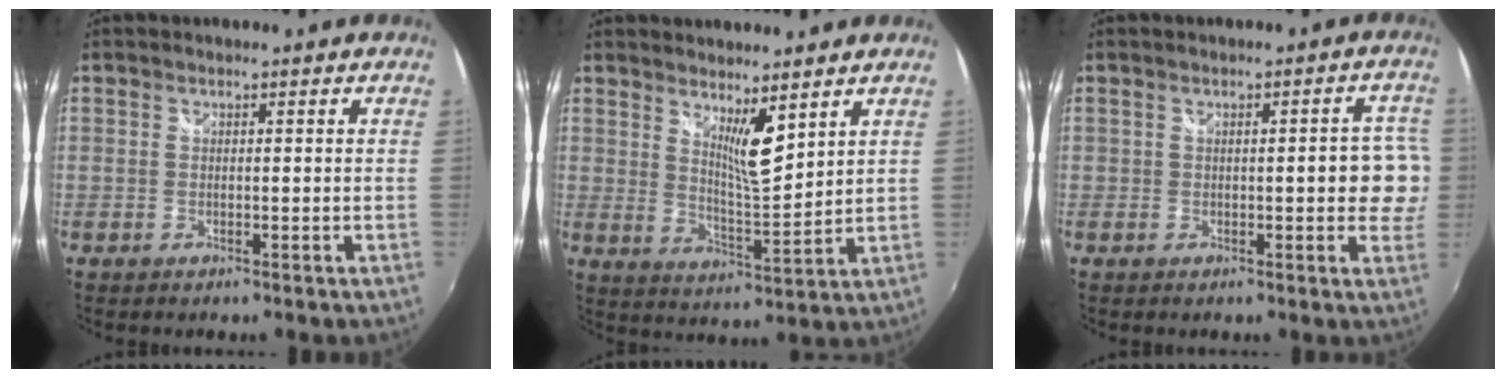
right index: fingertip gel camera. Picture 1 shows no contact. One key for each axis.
{"total": 6.7, "fx": 5.0, "fy": -0.7, "fz": 4.4, "tx": -0.059, "ty": -0.019, "tz": 0.085}
{"total": 7.0, "fx": 0.3, "fy": 0.2, "fz": 7.0, "tx": -0.076, "ty": 0.000, "tz": 0.014}